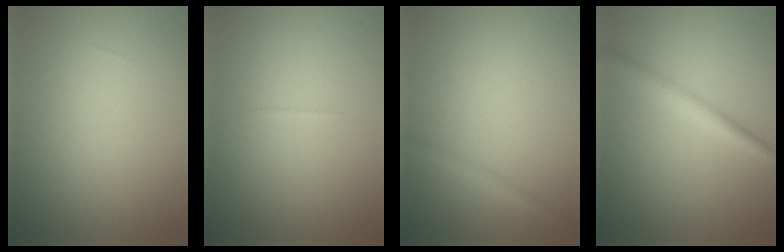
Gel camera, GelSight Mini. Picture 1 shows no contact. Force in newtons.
{"total": 0.0}
{"total": 1.5, "press": 1.5, "slide": 0.0}
{"total": 2.3, "press": 2.3, "slide": 0.0}